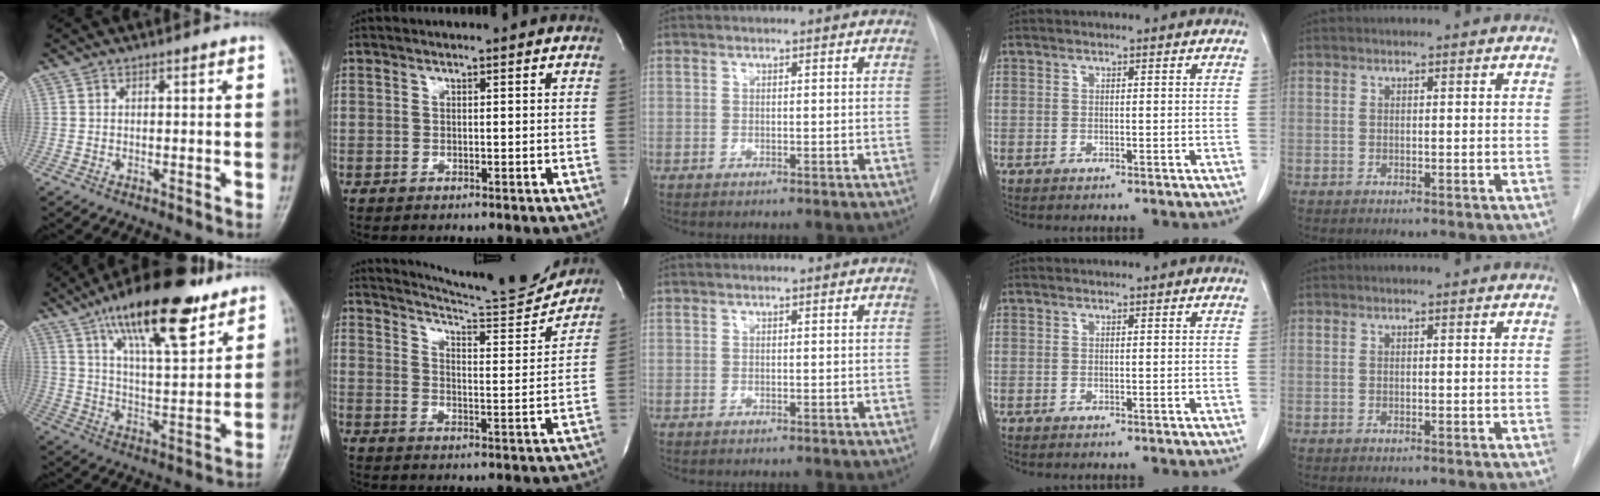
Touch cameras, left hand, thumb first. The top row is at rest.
{"thumb": {"total": 20.6, "force": [12.9, 6.7, 14.6], "torque": [-0.214, -0.048, 0.216]}, "index": {"total": 15.6, "force": [15.2, -0.5, 3.5], "torque": [-0.067, -0.062, 0.205]}}